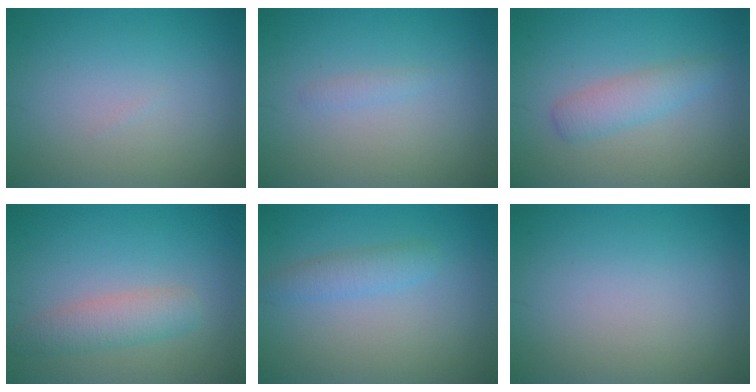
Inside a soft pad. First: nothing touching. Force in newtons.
{"total": 0.6, "press": 0.6, "slide": 0.1}
{"total": 2.4, "press": 2.4, "slide": 0.0}
{"total": 3.0, "press": 3.0, "slide": 0.1}
{"total": 1.9, "press": 1.9, "slide": 0.1}
{"total": 0.0}